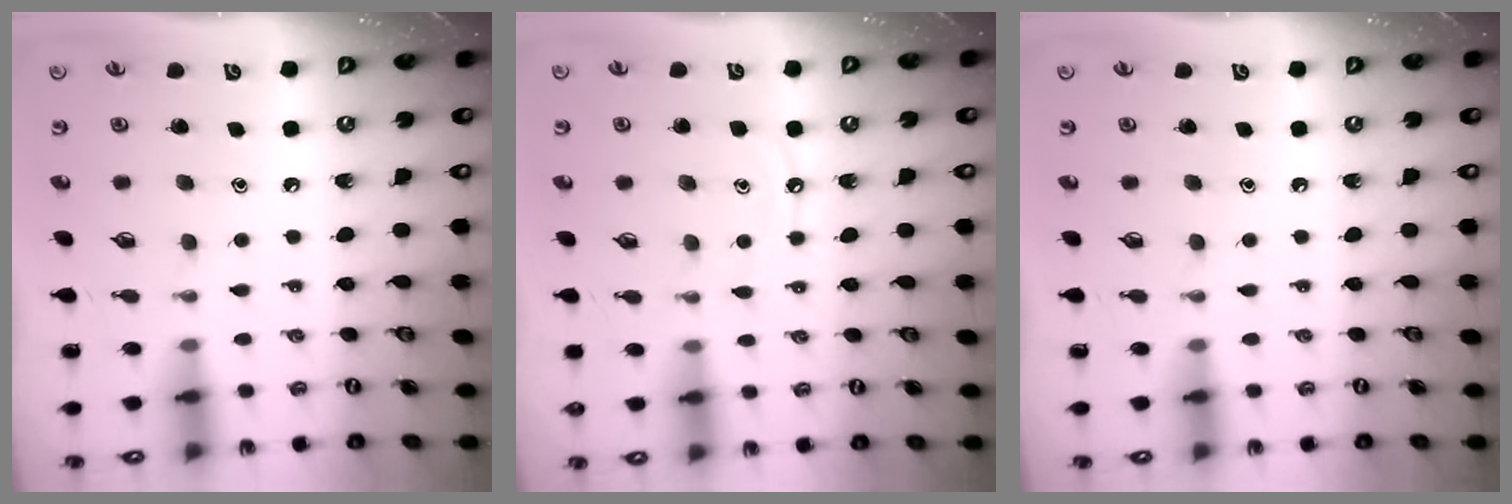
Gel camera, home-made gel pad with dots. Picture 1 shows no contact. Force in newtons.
{"total": 8.2, "press": 8.1, "slide": 0.8}
{"total": 0.0}